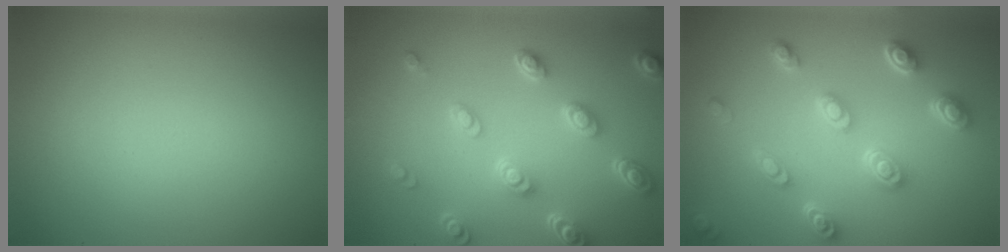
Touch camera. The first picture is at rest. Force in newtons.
{"total": 4.7, "press": 3.8, "slide": 2.9}
{"total": 4.6, "press": 3.5, "slide": 2.9}